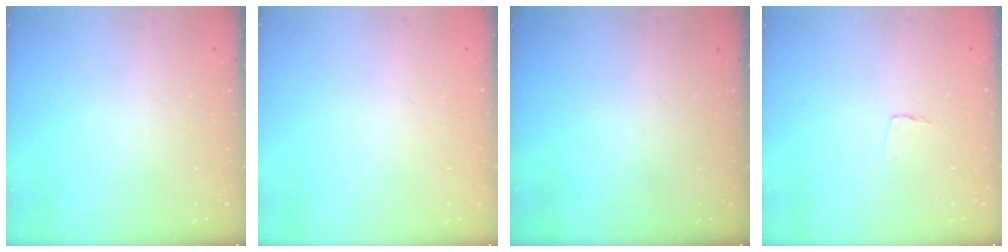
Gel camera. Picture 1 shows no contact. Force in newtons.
{"total": 0.0}
{"total": 0.0}
{"total": 3.1, "press": 3.1, "slide": 0.3}